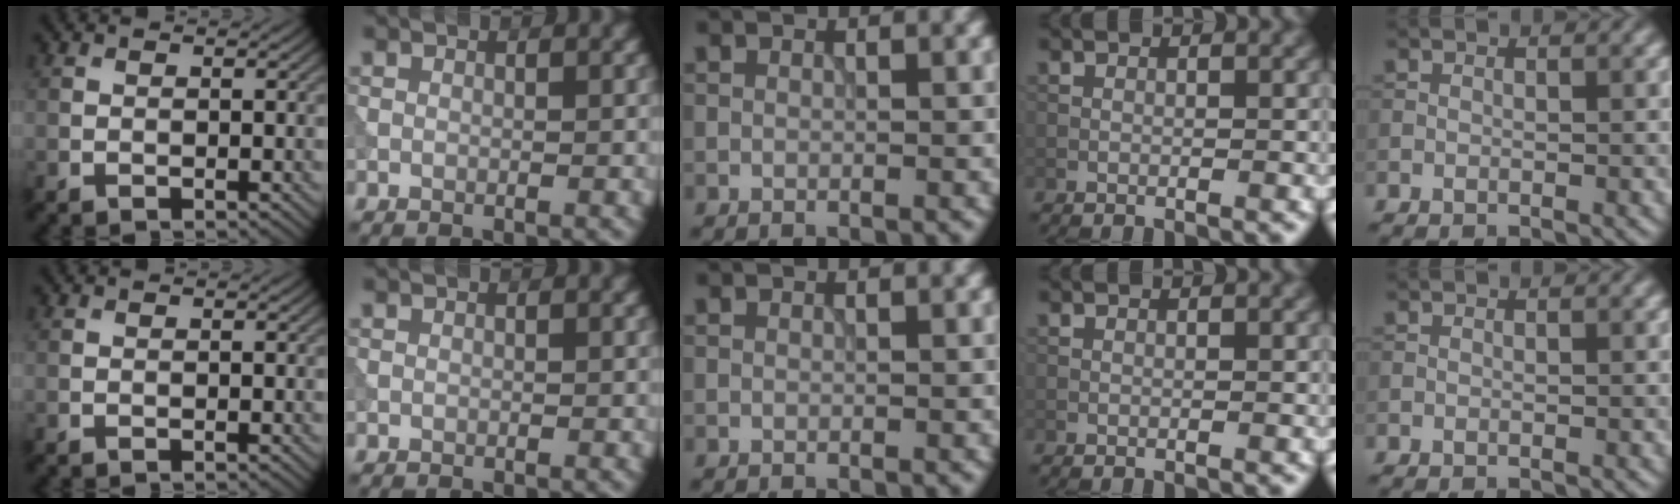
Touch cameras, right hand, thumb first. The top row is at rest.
{}